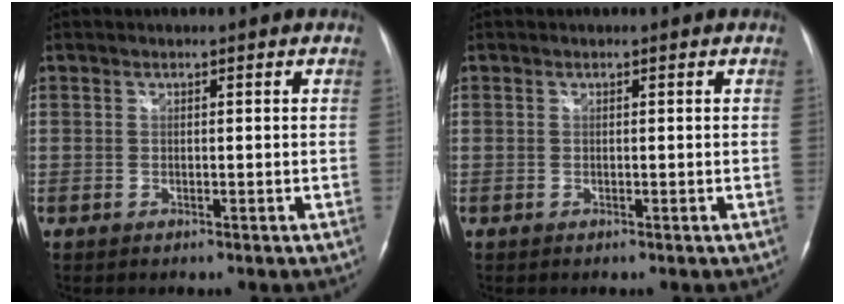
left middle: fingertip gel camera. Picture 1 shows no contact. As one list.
[{"total": 0.0}]